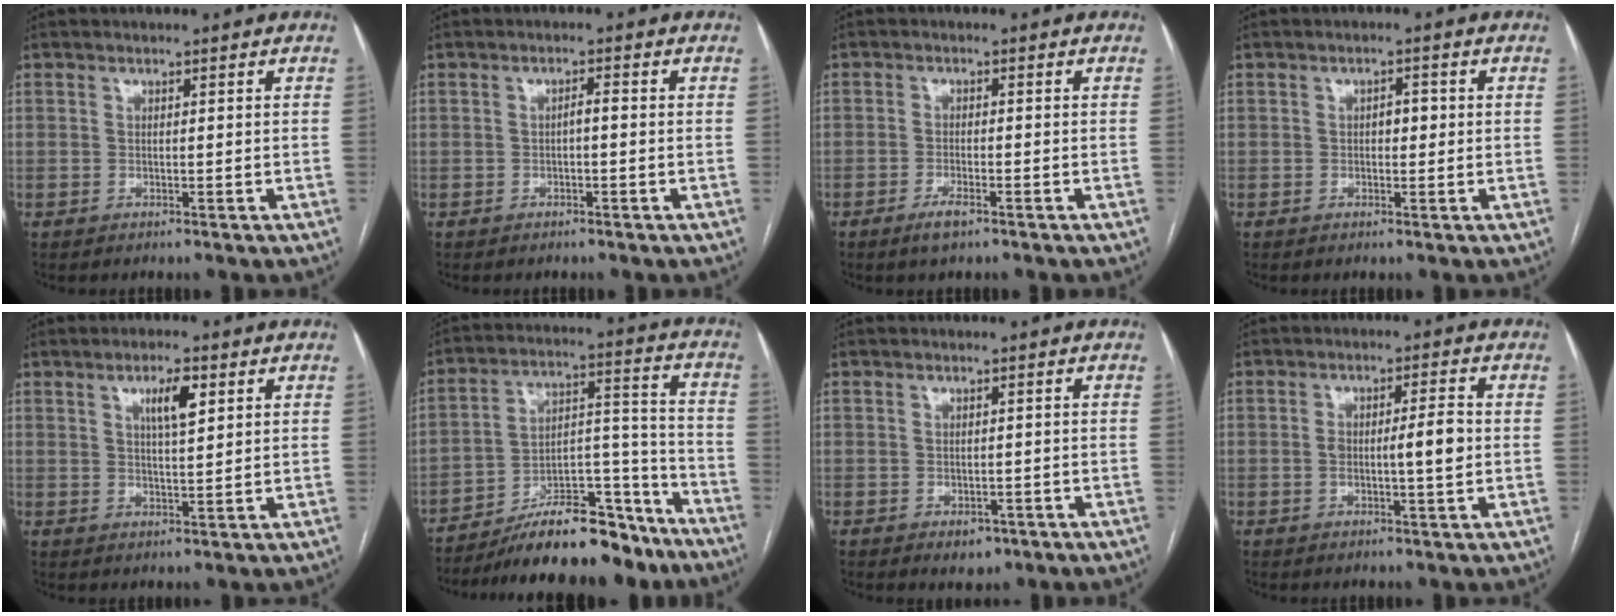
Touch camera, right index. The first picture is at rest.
{"total": 1.3, "force": [-0.3, 0.3, 1.3], "torque": [-0.020, 0.004, -0.005]}
{"total": 2.8, "force": [-1.9, 0.6, 2.0], "torque": [-0.041, -0.001, -0.034]}
{"total": 1.9, "force": [0.1, 1.0, 1.6], "torque": [-0.022, 0.008, 0.000]}
{"total": 4.8, "force": [2.1, 0.9, 4.2], "torque": [-0.074, 0.001, 0.038]}
{"total": 17.6, "force": [-13.0, 5.1, 10.8], "torque": [-0.153, 0.034, -0.207]}
{"total": 2.5, "force": [-1.2, 1.8, 1.2], "torque": [-0.008, 0.003, -0.006]}
{"total": 5.6, "force": [-0.3, 0.9, 5.5], "torque": [-0.096, 0.006, -0.004]}